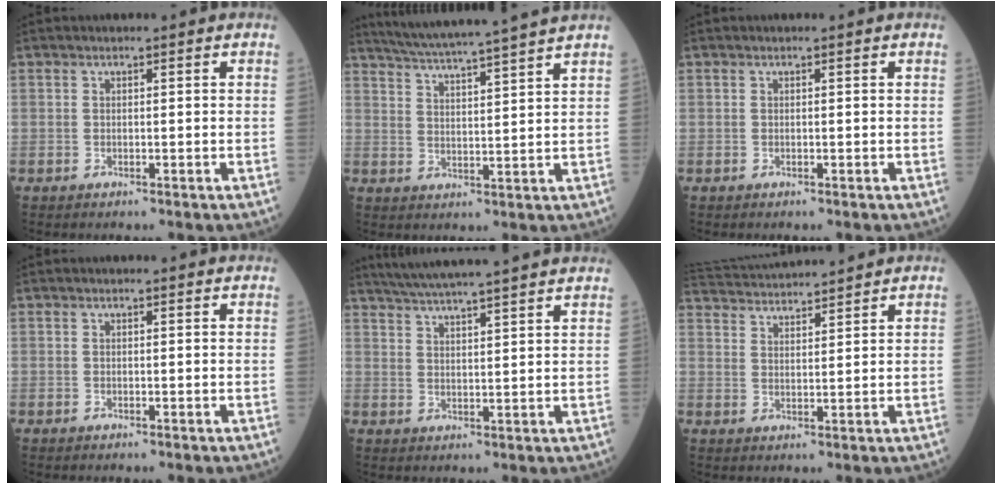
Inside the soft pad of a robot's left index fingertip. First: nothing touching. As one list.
[{"total": 14.4, "force": [12.9, -1.6, 6.2], "torque": [-0.112, -0.005, 0.186]}, {"total": 0.0}, {"total": 0.9, "force": [0.9, 0.1, 0.1], "torque": [-0.010, 0.002, 0.005]}, {"total": 16.7, "force": [15.0, 0.1, 7.4], "torque": [-0.133, 0.016, 0.206]}, {"total": 11.7, "force": [11.2, 0.4, 3.3], "torque": [-0.074, 0.034, 0.179]}]